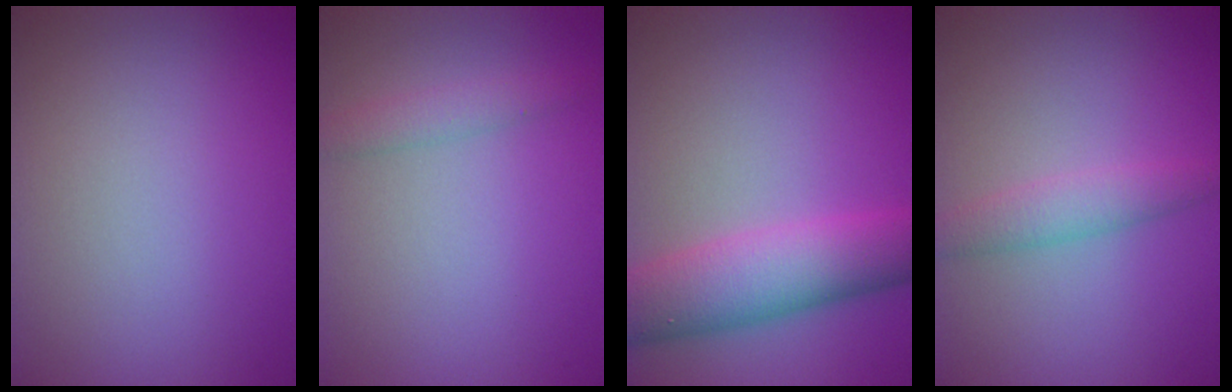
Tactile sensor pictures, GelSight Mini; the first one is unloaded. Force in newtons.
{"total": 1.7, "press": 1.7, "slide": 0.0}
{"total": 7.0, "press": 7.0, "slide": 0.4}
{"total": 2.2, "press": 2.2, "slide": 0.2}